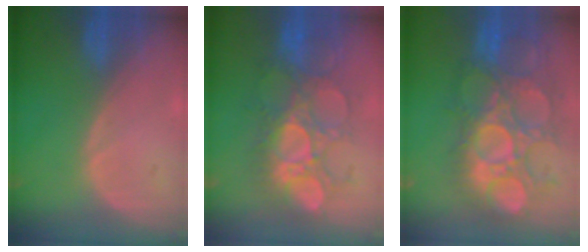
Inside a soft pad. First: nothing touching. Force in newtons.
{"total": 9.2, "press": 9.2, "slide": 0.5}
{"total": 12.4, "press": 11.6, "slide": 4.3}